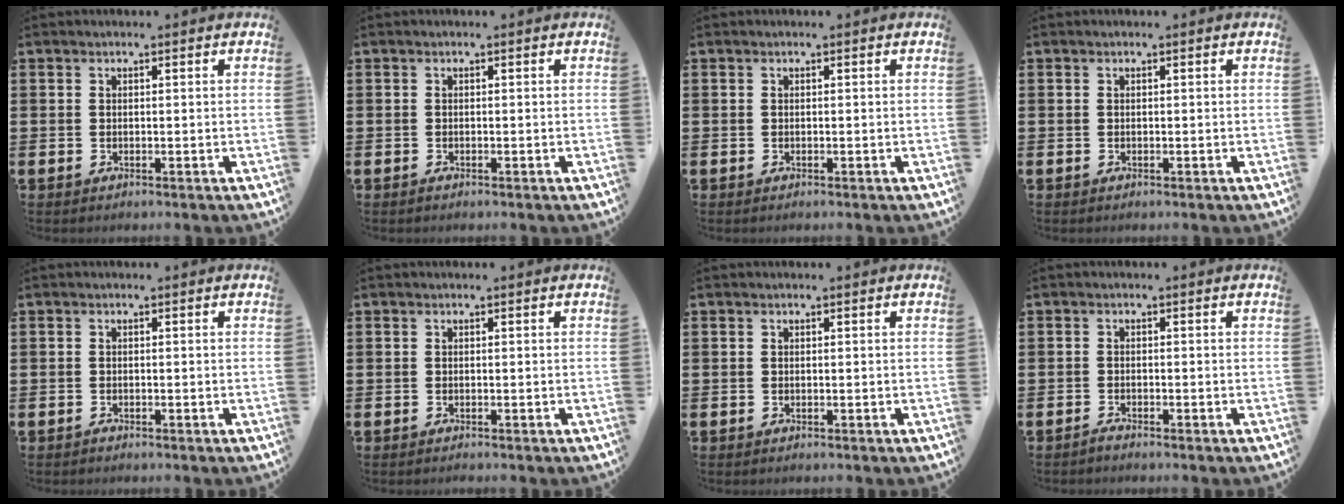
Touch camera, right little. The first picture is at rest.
{"total": 0.0}
{"total": 0.0}
{"total": 0.0}
{"total": 0.0}
{"total": 0.0}
{"total": 0.0}
{"total": 0.7, "force": [-0.6, 0.0, 0.3], "torque": [-0.007, -0.002, -0.011]}